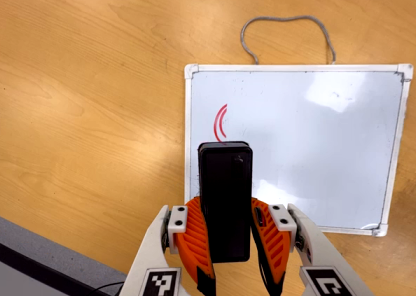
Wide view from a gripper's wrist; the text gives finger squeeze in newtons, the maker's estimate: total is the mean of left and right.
{"total": 9.0, "left": 7.8, "right": 10.1}